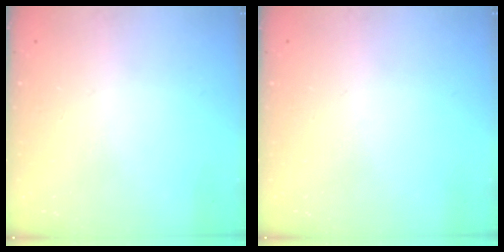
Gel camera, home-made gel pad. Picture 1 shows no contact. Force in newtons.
{"total": 0.0}